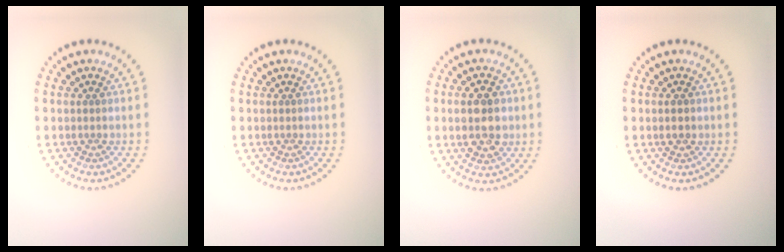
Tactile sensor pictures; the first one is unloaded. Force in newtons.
{"total": 0.0}
{"total": 4.4, "press": 4.3, "slide": 0.5}
{"total": 1.5, "press": 1.5, "slide": 0.1}